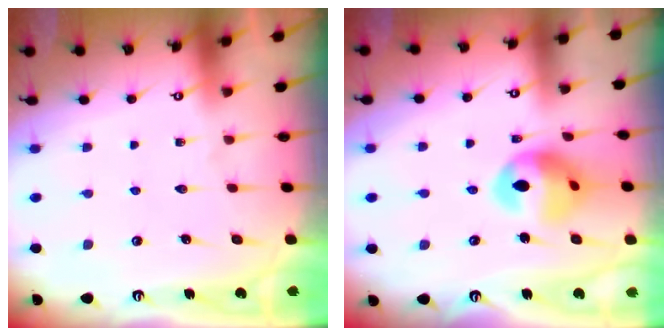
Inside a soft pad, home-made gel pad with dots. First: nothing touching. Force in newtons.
{"total": 13.3, "press": 13.2, "slide": 1.5}